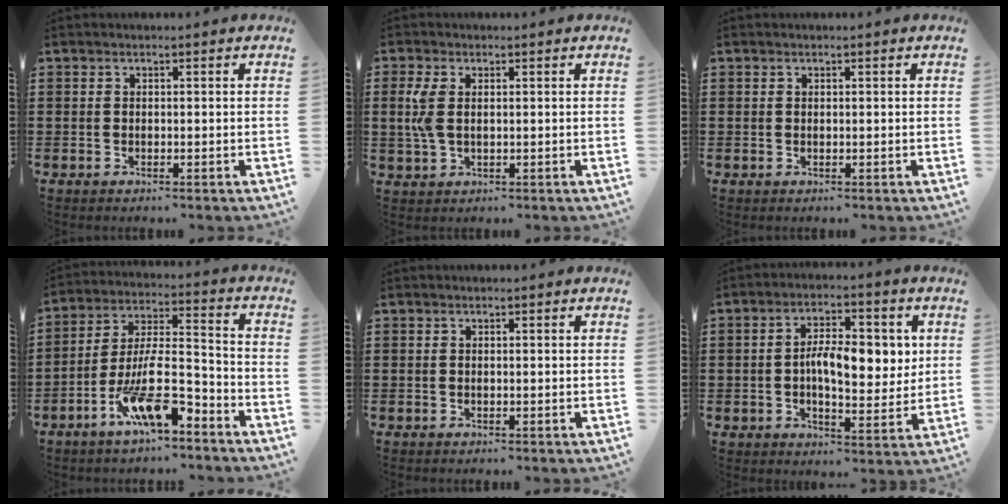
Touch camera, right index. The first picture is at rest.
{"total": 4.4, "force": [0.5, 2.2, 3.7], "torque": [-0.100, 0.000, 0.002]}
{"total": 0.0}
{"total": 12.2, "force": [-7.6, 3.0, 9.0], "torque": [-0.179, 0.011, -0.143]}
{"total": 0.0}
{"total": 8.5, "force": [1.0, 4.3, 7.3], "torque": [-0.109, 0.002, 0.010]}